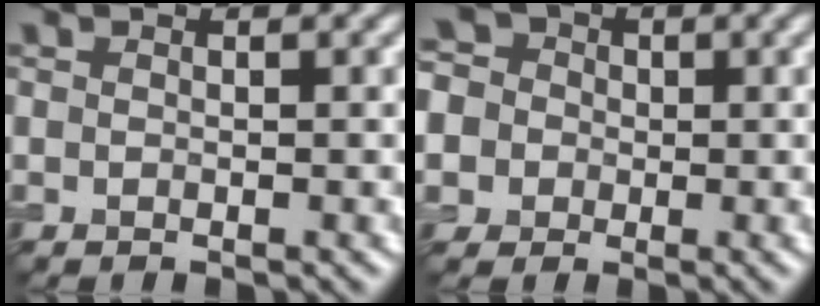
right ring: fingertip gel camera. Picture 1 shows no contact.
{"total": 8.8, "force": [0.0, 8.2, 3.1], "torque": [-0.069, 0.026, -0.037]}